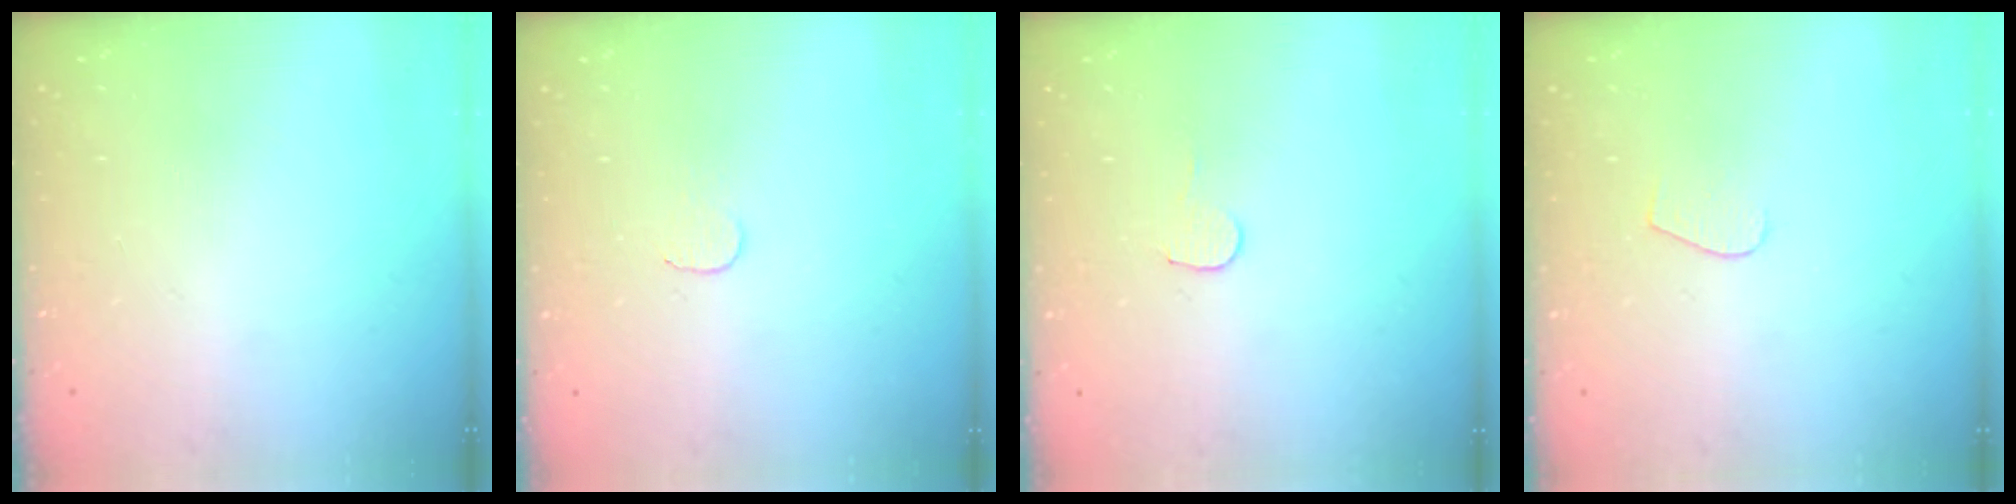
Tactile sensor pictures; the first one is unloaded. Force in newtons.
{"total": 3.0, "press": 3.0, "slide": 0.3}
{"total": 4.5, "press": 4.5, "slide": 0.4}
{"total": 3.7, "press": 3.7, "slide": 0.3}